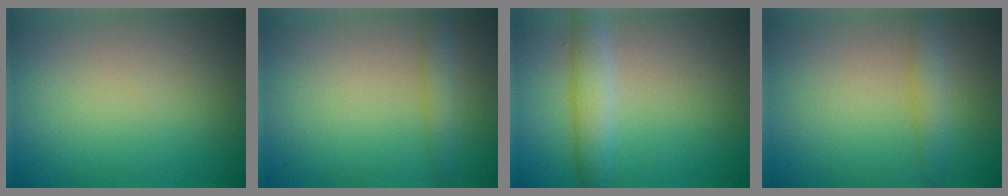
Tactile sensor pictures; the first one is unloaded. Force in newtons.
{"total": 2.0, "press": 2.0, "slide": 0.0}
{"total": 2.8, "press": 2.8, "slide": 0.1}
{"total": 2.2, "press": 2.2, "slide": 0.1}